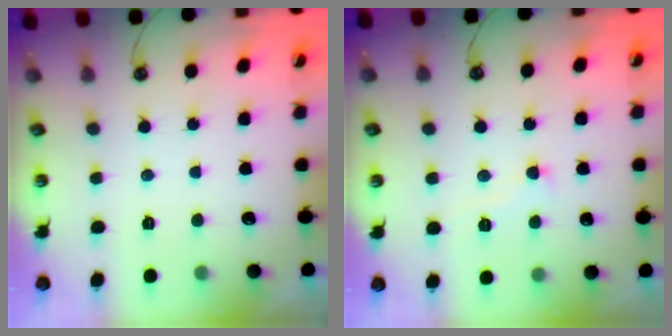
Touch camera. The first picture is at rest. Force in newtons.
{"total": 3.0, "press": 2.9, "slide": 0.7}